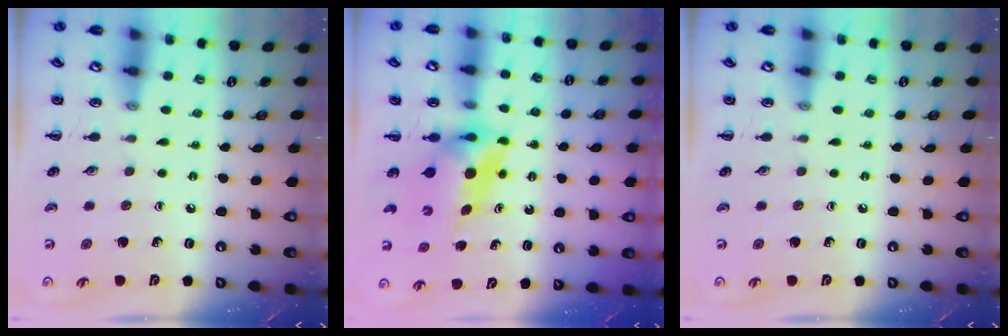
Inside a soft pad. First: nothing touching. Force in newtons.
{"total": 6.1, "press": 6.0, "slide": 1.0}
{"total": 0.0}